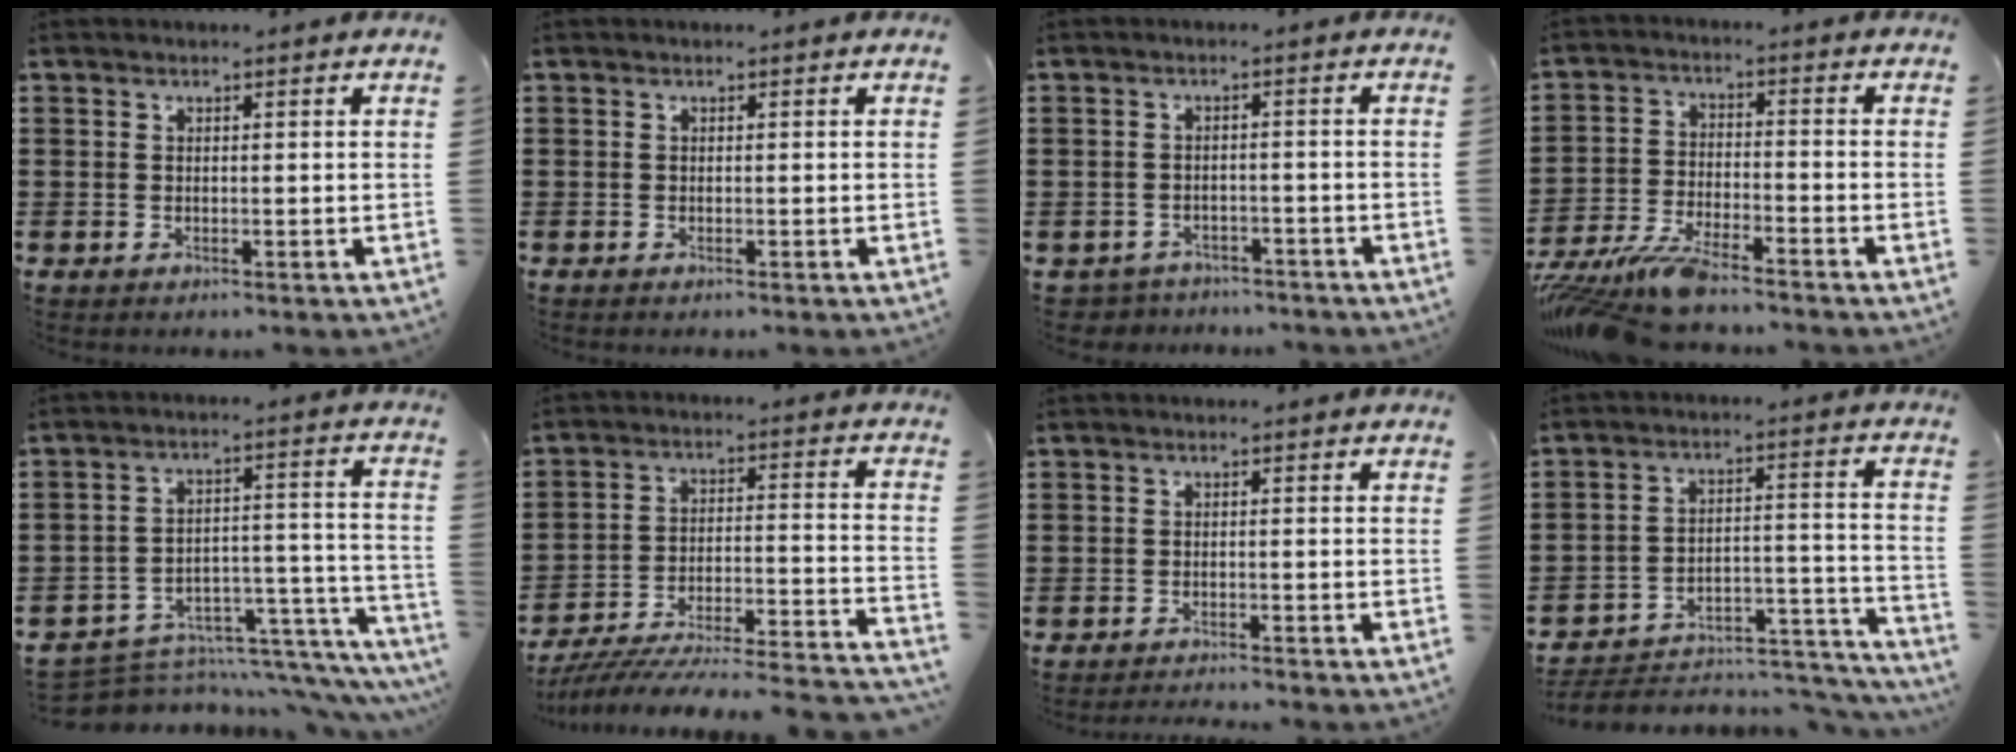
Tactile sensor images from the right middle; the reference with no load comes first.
{"total": 0.0}
{"total": 2.7, "force": [-2.7, 0.5, -0.4], "torque": [-0.002, -0.002, -0.060]}
{"total": 7.8, "force": [-6.9, 0.9, 3.4], "torque": [-0.087, -0.007, -0.138]}
{"total": 5.9, "force": [-5.2, 2.1, 1.9], "torque": [-0.032, -0.008, -0.091]}
{"total": 4.6, "force": [-4.2, 0.0, 2.0], "torque": [-0.038, -0.022, -0.089]}
{"total": 1.2, "force": [-1.2, -0.3, 0.2], "torque": [-0.005, -0.001, -0.023]}
{"total": 3.5, "force": [-3.2, 1.3, 1.0], "torque": [-0.023, -0.007, -0.068]}